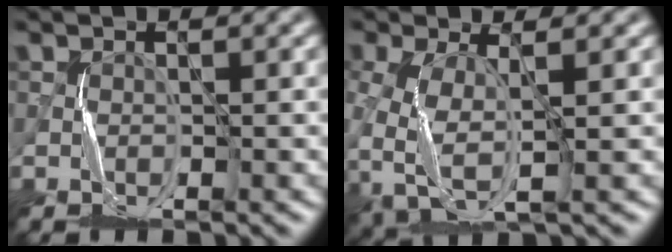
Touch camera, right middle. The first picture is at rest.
{"total": 5.6, "force": [-1.8, 2.6, 4.6], "torque": [-0.128, -0.011, -0.038]}